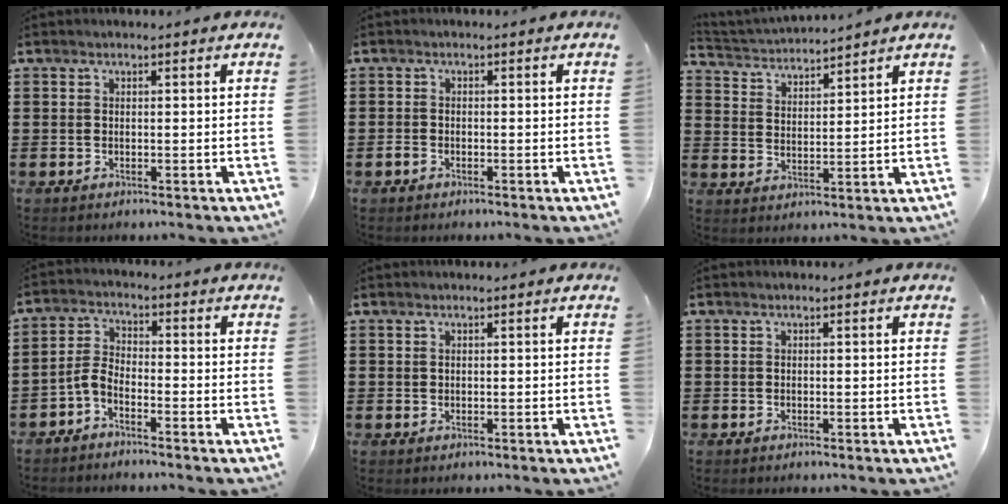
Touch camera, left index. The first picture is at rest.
{"total": 1.2, "force": [-0.8, 0.7, 0.5], "torque": [-0.021, -0.002, -0.019]}
{"total": 3.1, "force": [3.1, 0.0, -0.1], "torque": [-0.014, -0.018, 0.052]}
{"total": 3.3, "force": [-2.7, 1.0, 1.6], "torque": [-0.047, 0.005, -0.061]}
{"total": 0.0}
{"total": 0.0}